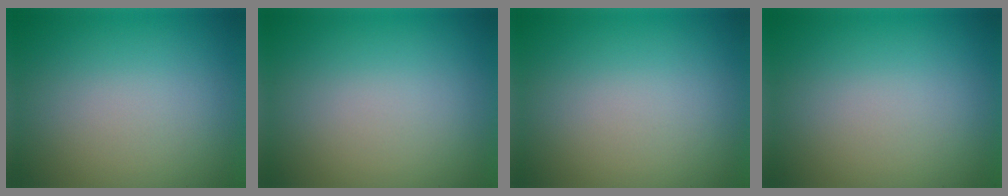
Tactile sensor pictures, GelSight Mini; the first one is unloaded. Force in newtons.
{"total": 0.0}
{"total": 0.0}
{"total": 0.0}